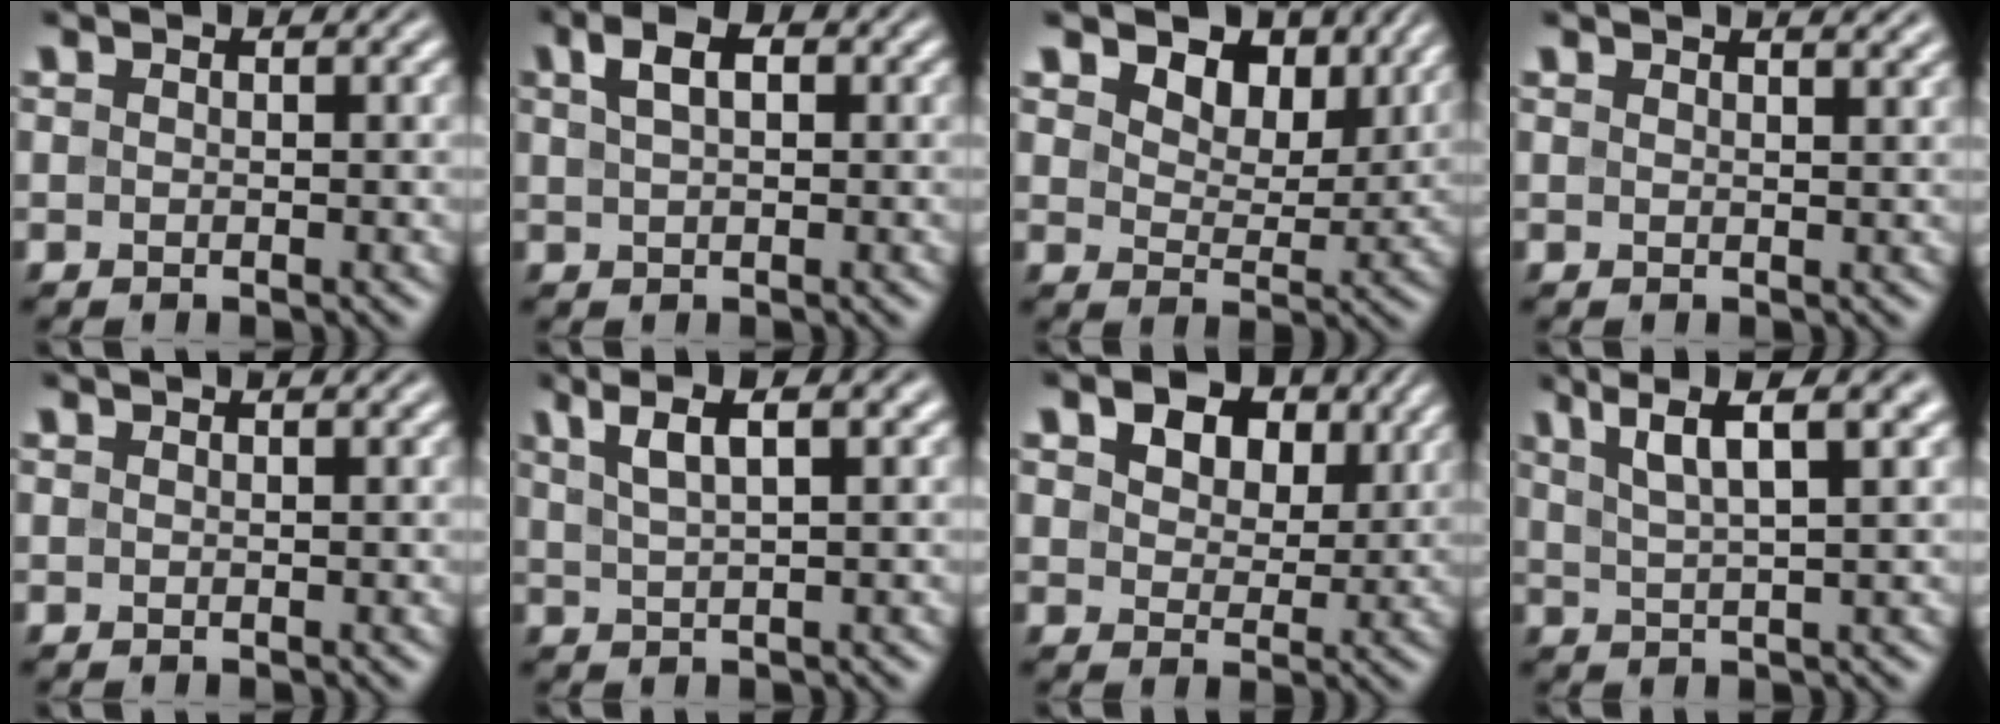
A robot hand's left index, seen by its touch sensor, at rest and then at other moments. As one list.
[{"total": 3.3, "force": [1.4, 1.7, 2.5], "torque": [-0.044, 0.011, 0.018]}, {"total": 7.2, "force": [4.5, 4.0, 3.9], "torque": [-0.070, -0.005, 0.063]}, {"total": 2.5, "force": [2.1, 0.8, 1.2], "torque": [-0.003, 0.013, 0.011]}, {"total": 0.8, "force": [0.6, 0.2, 0.4], "torque": [-0.003, 0.003, 0.006]}, {"total": 5.3, "force": [3.0, 1.4, 4.1], "torque": [-0.060, 0.018, 0.035]}, {"total": 7.9, "force": [4.2, 4.7, 4.7], "torque": [-0.082, 0.006, 0.056]}, {"total": 6.4, "force": [3.7, 1.2, 5.1], "torque": [-0.077, 0.014, 0.062]}]